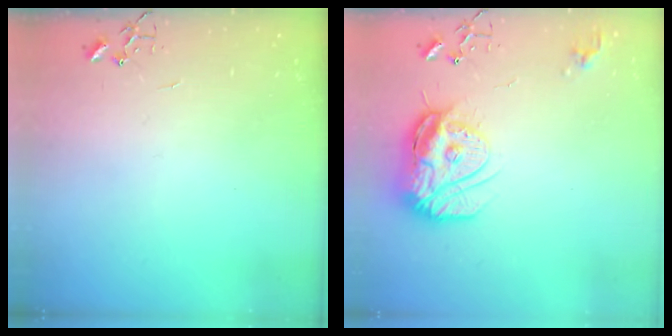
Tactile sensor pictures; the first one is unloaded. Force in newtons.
{"total": 17.0, "press": 16.9, "slide": 1.4}